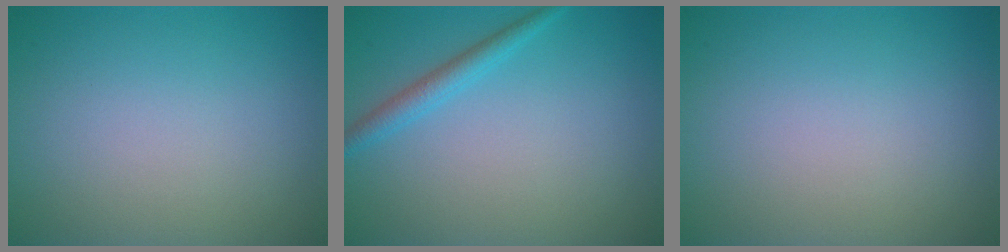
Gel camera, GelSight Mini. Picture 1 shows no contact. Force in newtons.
{"total": 1.9, "press": 1.9, "slide": 0.1}
{"total": 0.0}